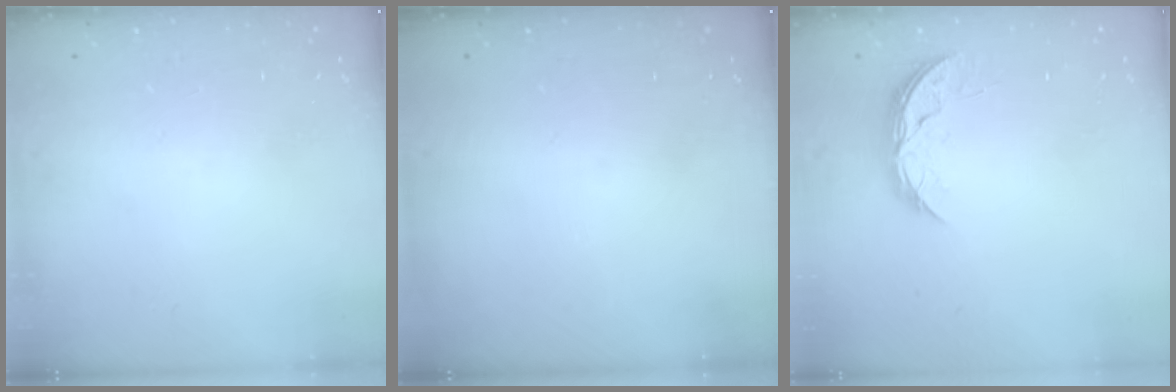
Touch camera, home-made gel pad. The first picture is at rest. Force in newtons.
{"total": 0.0}
{"total": 5.4, "press": 5.4, "slide": 0.5}